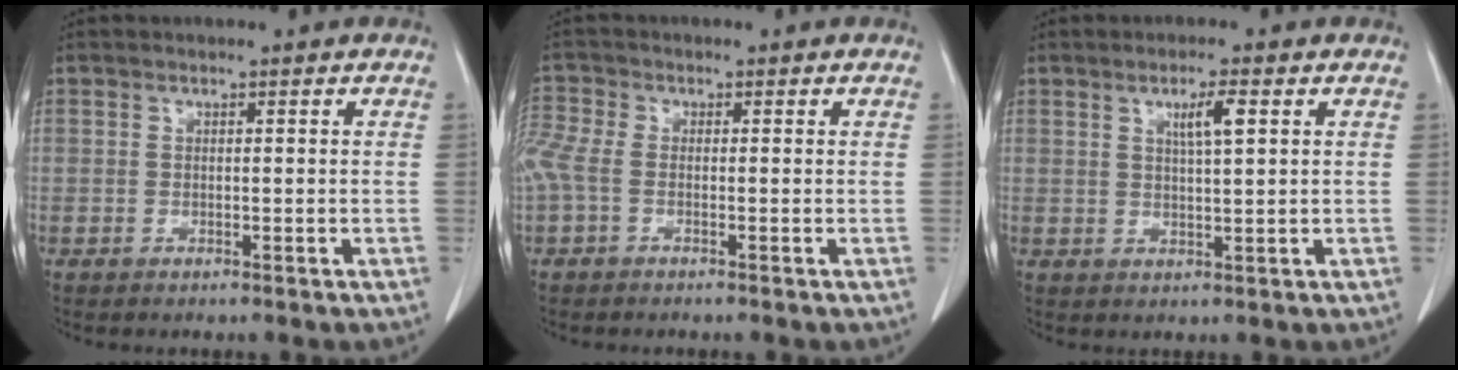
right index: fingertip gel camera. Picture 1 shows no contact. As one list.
[{"total": 4.4, "force": [-1.1, 2.1, 3.7], "torque": [-0.117, 0.016, -0.025]}, {"total": 3.7, "force": [1.5, 0.2, 3.4], "torque": [-0.057, -0.001, 0.024]}]